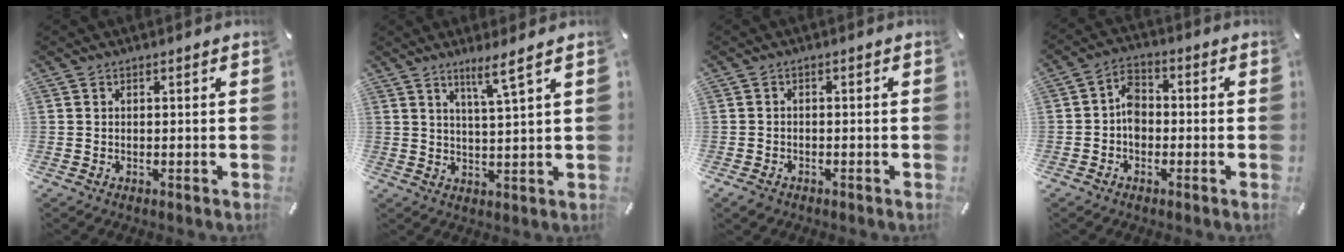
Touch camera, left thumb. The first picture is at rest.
{"total": 5.4, "force": [3.9, -0.5, 3.8], "torque": [-0.077, -0.016, 0.064]}
{"total": 1.7, "force": [-1.2, 1.2, 0.3], "torque": [-0.013, 0.004, -0.028]}
{"total": 5.4, "force": [-1.1, 4.2, 3.2], "torque": [-0.049, 0.014, -0.019]}